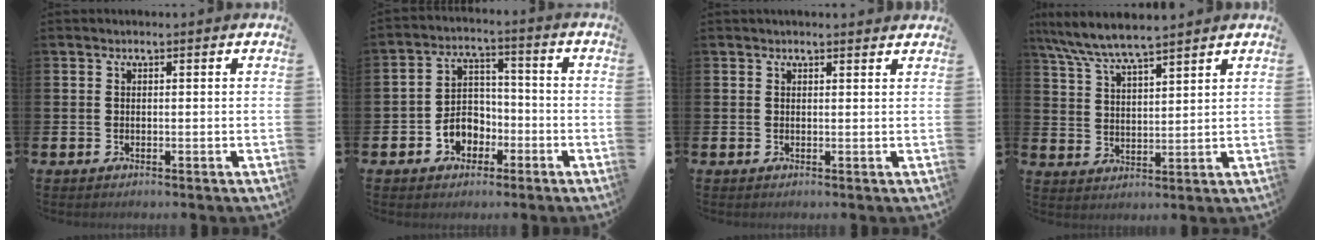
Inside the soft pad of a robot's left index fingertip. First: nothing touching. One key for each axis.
{"total": 4.8, "fx": -1.8, "fy": 4.2, "fz": 1.6, "tx": -0.033, "ty": 0.004, "tz": -0.039}
{"total": 0.9, "fx": 0.9, "fy": 0.1, "fz": 0.2, "tx": 0.004, "ty": -0.002, "tz": 0.016}
{"total": 6.5, "fx": 6.2, "fy": 0.4, "fz": 2.0, "tx": -0.065, "ty": -0.027, "tz": 0.111}